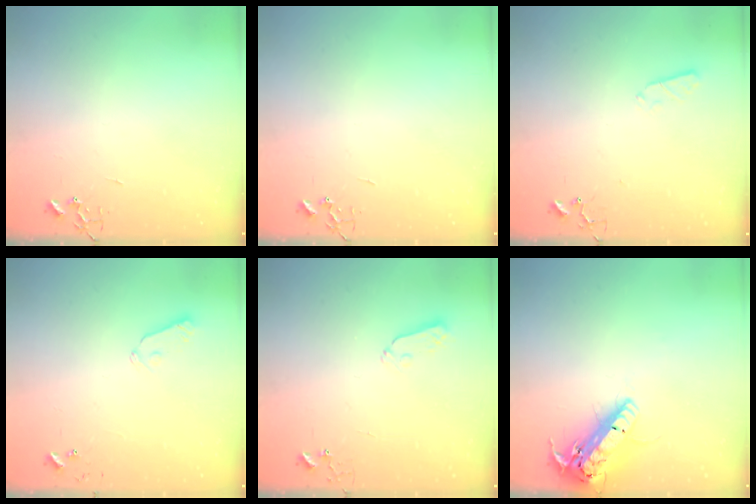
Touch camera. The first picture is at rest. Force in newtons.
{"total": 0.0}
{"total": 2.9, "press": 2.8, "slide": 0.5}
{"total": 5.9, "press": 5.9, "slide": 0.5}
{"total": 3.8, "press": 3.8, "slide": 0.6}
{"total": 18.4, "press": 18.1, "slide": 3.2}